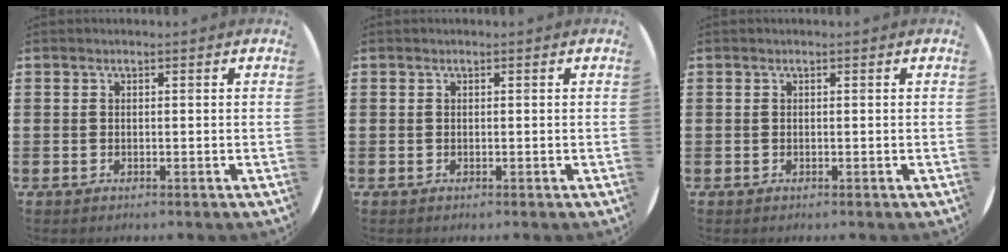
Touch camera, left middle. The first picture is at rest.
{"total": 0.0}
{"total": 0.0}